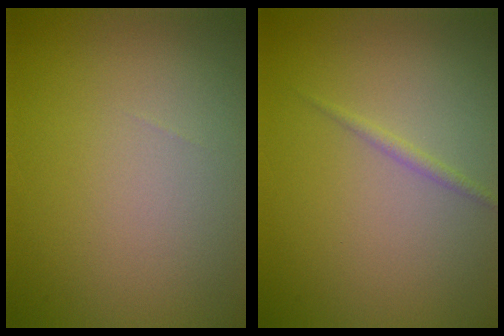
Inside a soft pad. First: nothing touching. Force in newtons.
{"total": 0.8, "press": 0.8, "slide": 0.1}